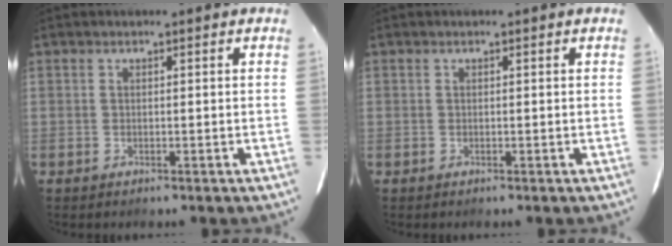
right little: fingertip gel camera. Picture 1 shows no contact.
{"total": 0.0}